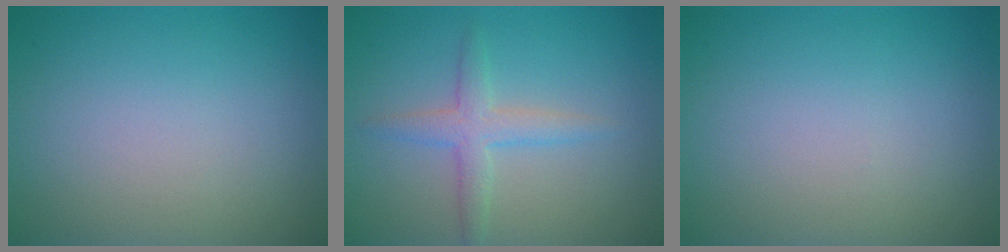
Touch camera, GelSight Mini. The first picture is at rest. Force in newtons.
{"total": 2.7, "press": 2.7, "slide": 0.1}
{"total": 0.0}